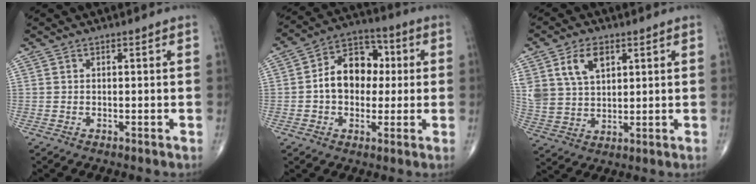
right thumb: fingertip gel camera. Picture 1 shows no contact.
{"total": 12.2, "force": [0.5, 9.0, 8.2], "torque": [-0.098, 0.030, -0.001]}
{"total": 9.9, "force": [4.4, 6.2, 6.3], "torque": [-0.112, -0.012, 0.092]}